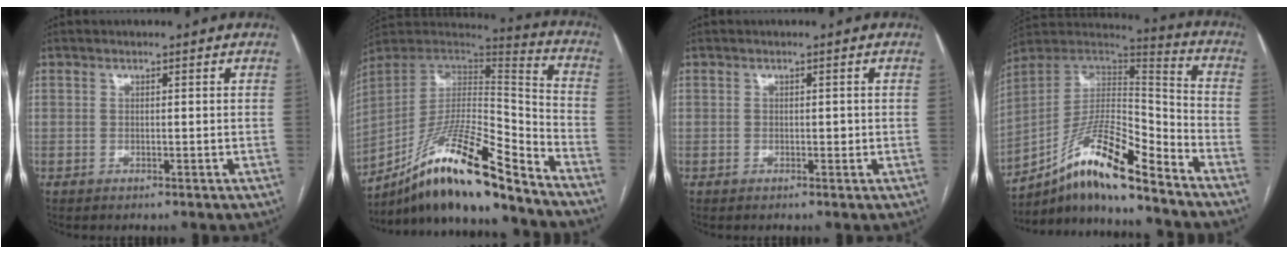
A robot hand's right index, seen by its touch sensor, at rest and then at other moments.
{"total": 20.0, "force": [-15.1, 1.7, 13.0], "torque": [-0.234, 0.006, -0.271]}
{"total": 0.8, "force": [-0.1, 0.5, 0.6], "torque": [-0.006, 0.001, -0.003]}
{"total": 17.1, "force": [-12.2, 2.3, 11.8], "torque": [-0.208, 0.020, -0.213]}